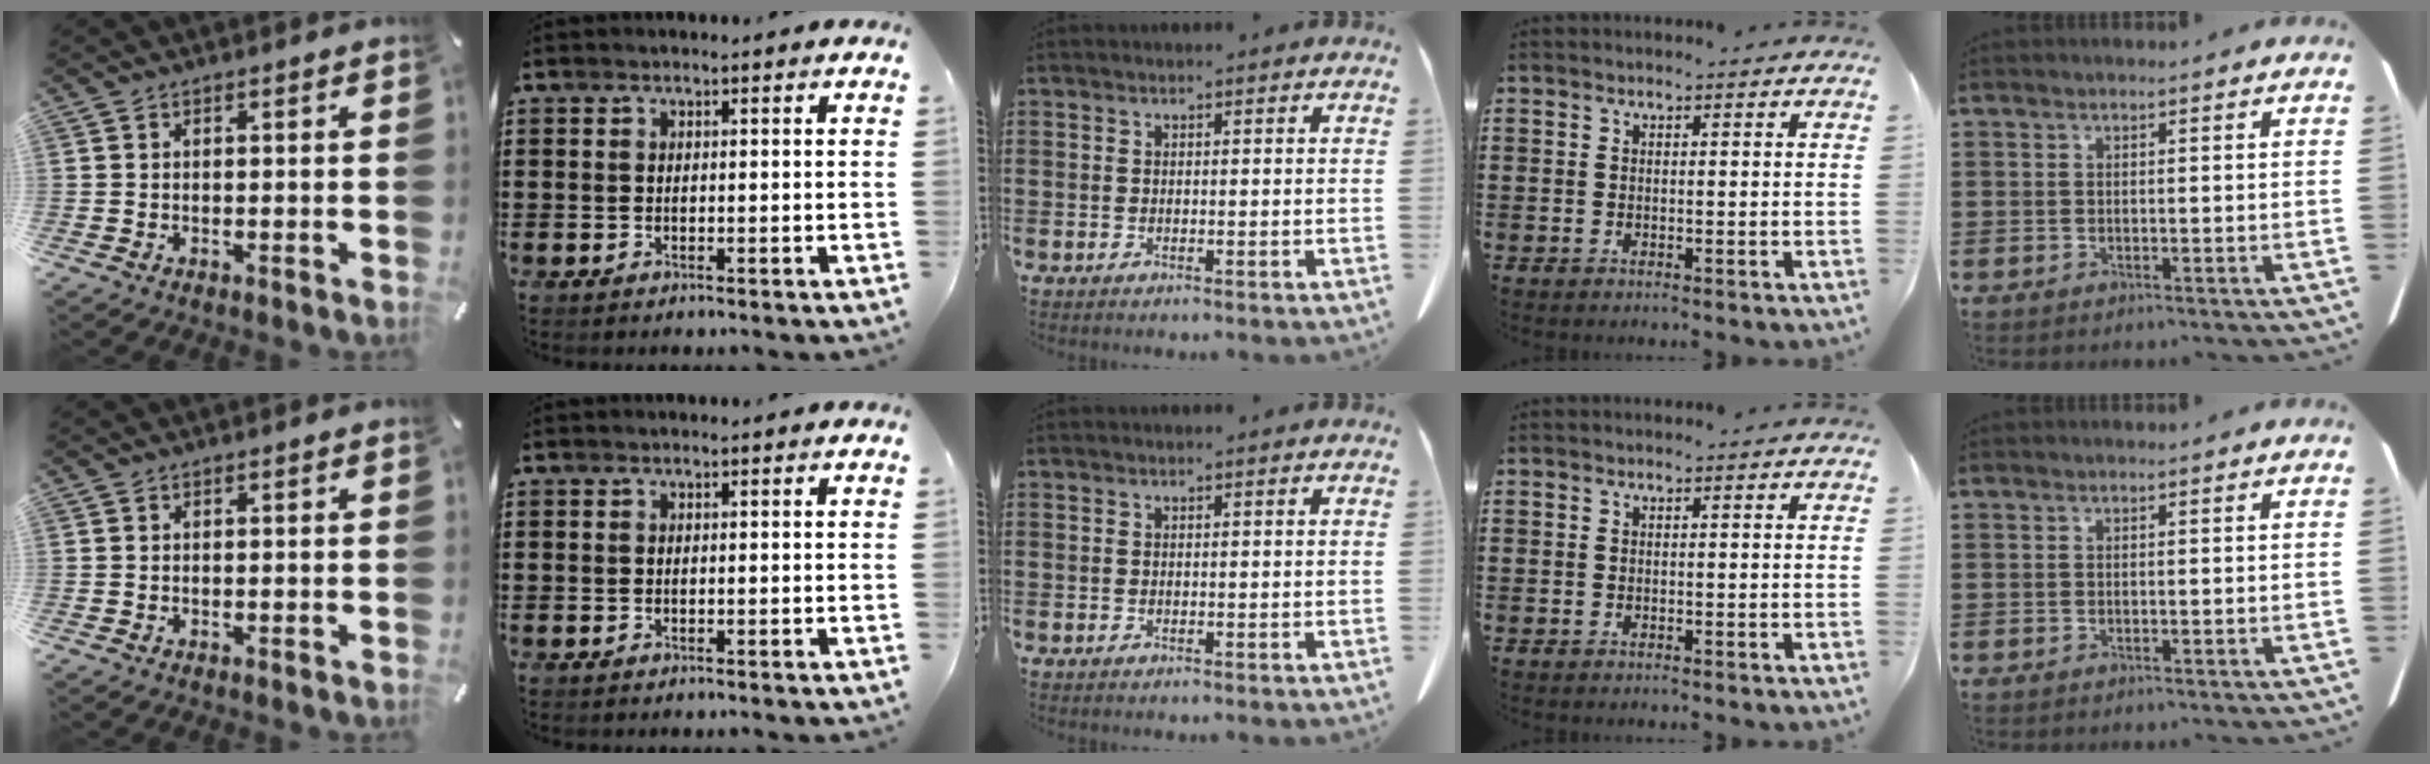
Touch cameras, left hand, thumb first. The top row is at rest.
{}